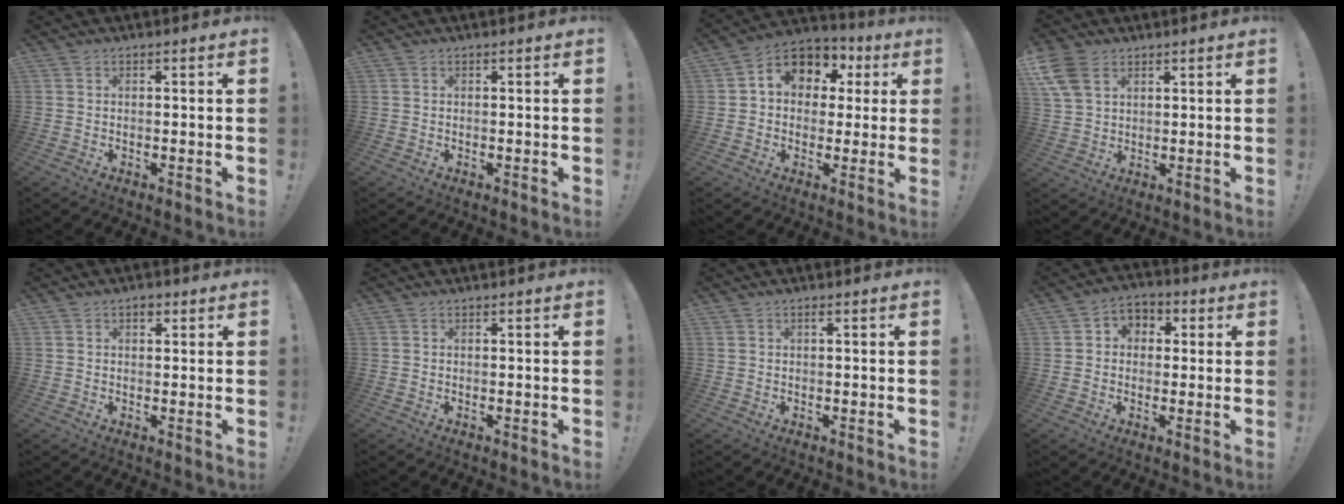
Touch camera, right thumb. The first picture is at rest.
{"total": 0.0}
{"total": 10.3, "force": [2.7, 8.5, 5.2], "torque": [-0.075, -0.004, 0.056]}
{"total": 9.7, "force": [4.4, 6.6, 5.5], "torque": [-0.116, -0.011, 0.088]}
{"total": 2.2, "force": [1.1, 1.4, 1.2], "torque": [-0.013, -0.002, 0.018]}
{"total": 0.0}
{"total": 0.5, "force": [0.2, -0.2, 0.5], "torque": [-0.010, 0.000, 0.004]}
{"total": 5.5, "force": [-0.6, 4.9, 2.2], "torque": [-0.027, 0.016, -0.008]}